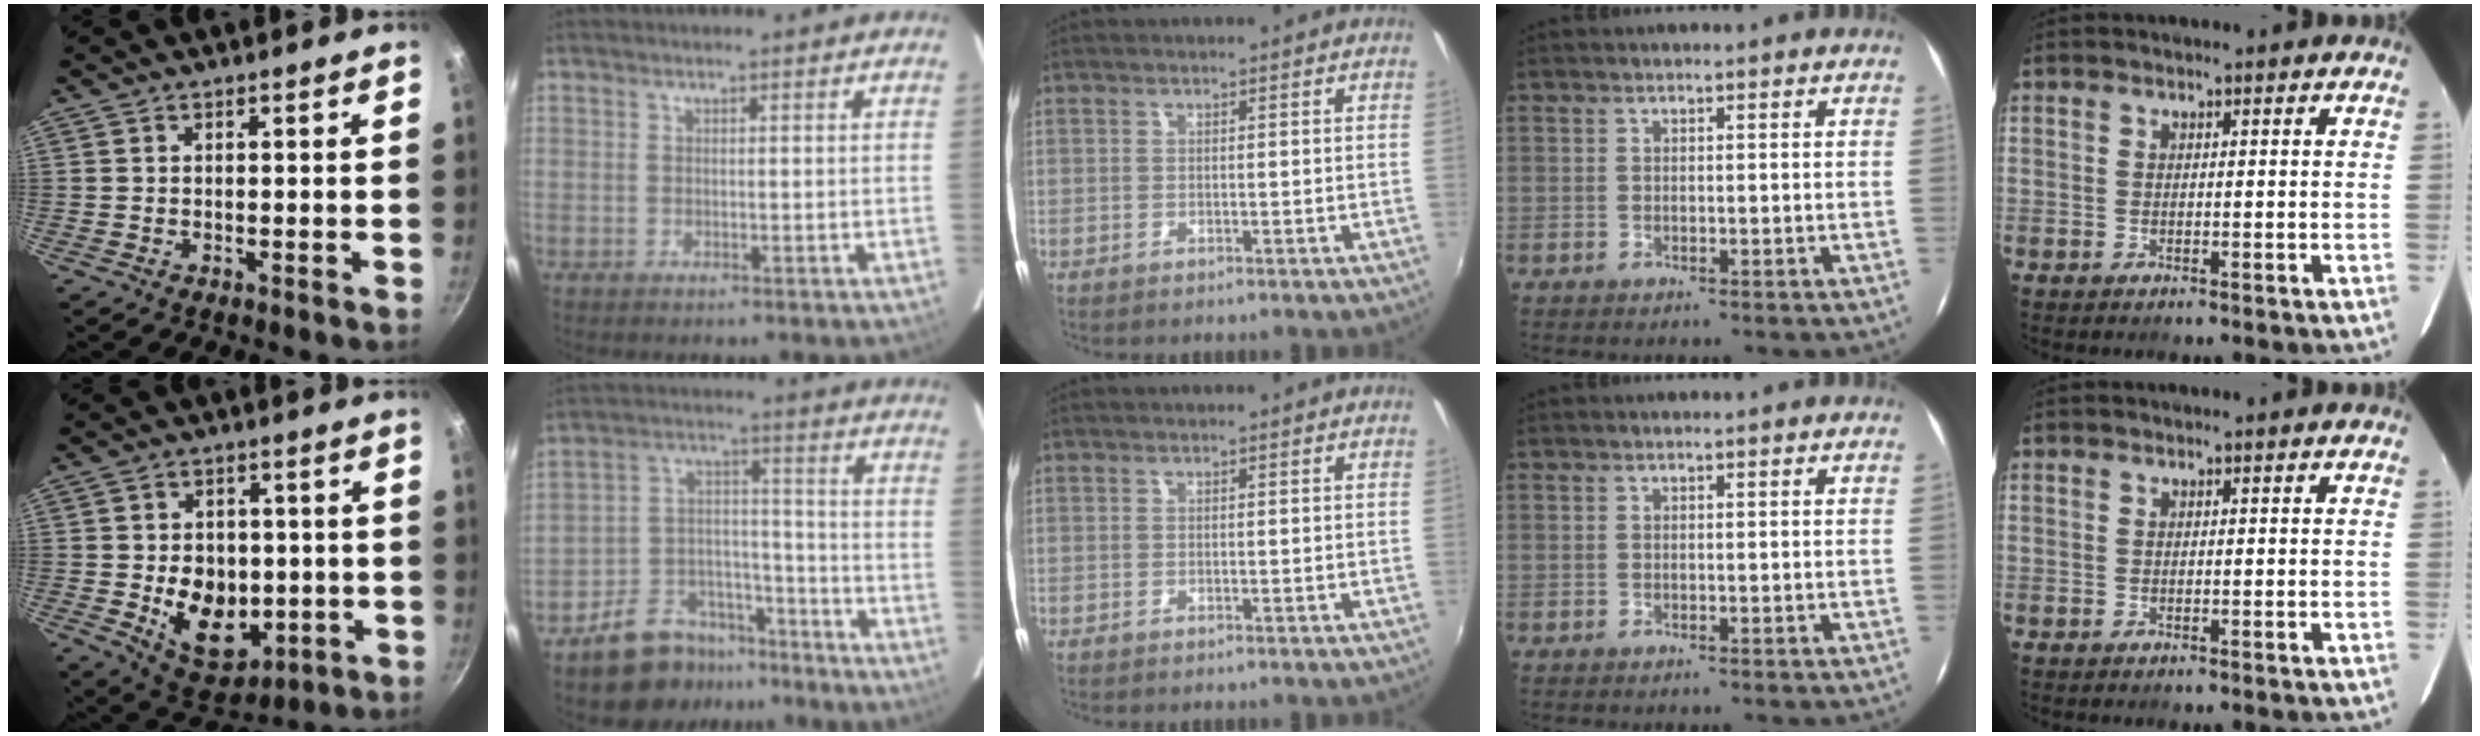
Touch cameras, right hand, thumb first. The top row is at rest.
{"thumb": {"total": 13.9, "force": [-2.0, 10.3, 9.1], "torque": [-0.097, -0.005, -0.011]}, "index": {"total": 11.9, "force": [-9.3, 6.7, 3.0], "torque": [-0.065, 0.051, -0.129]}}